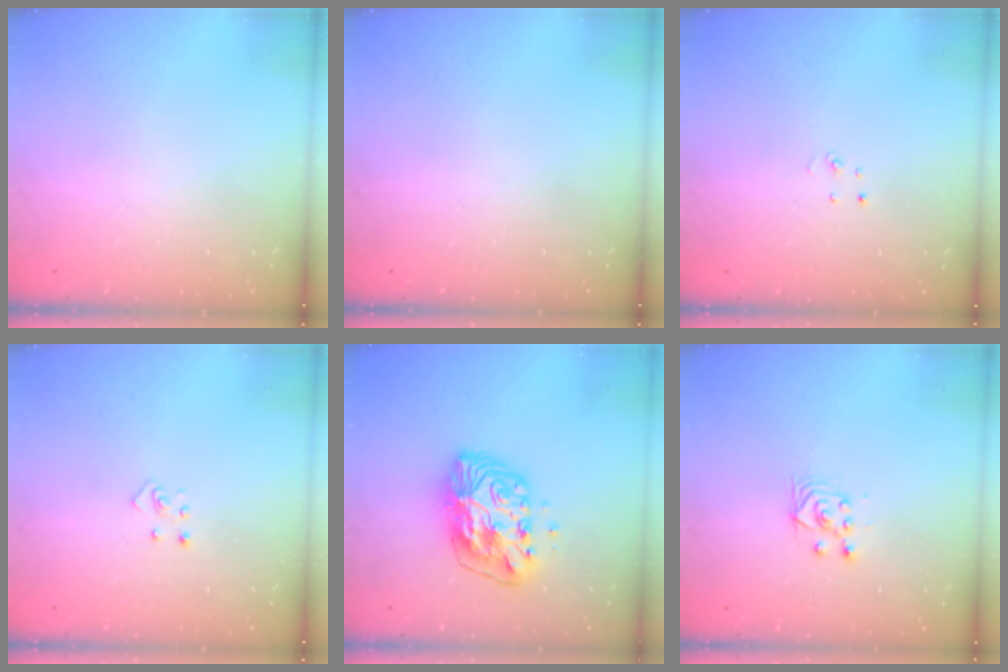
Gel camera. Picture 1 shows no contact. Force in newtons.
{"total": 0.0}
{"total": 2.7, "press": 2.7, "slide": 0.3}
{"total": 2.5, "press": 2.4, "slide": 0.3}
{"total": 11.0, "press": 11.0, "slide": 0.5}
{"total": 3.5, "press": 3.2, "slide": 1.3}